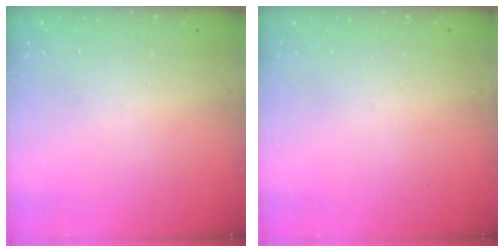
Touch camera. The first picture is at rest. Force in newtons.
{"total": 0.0}